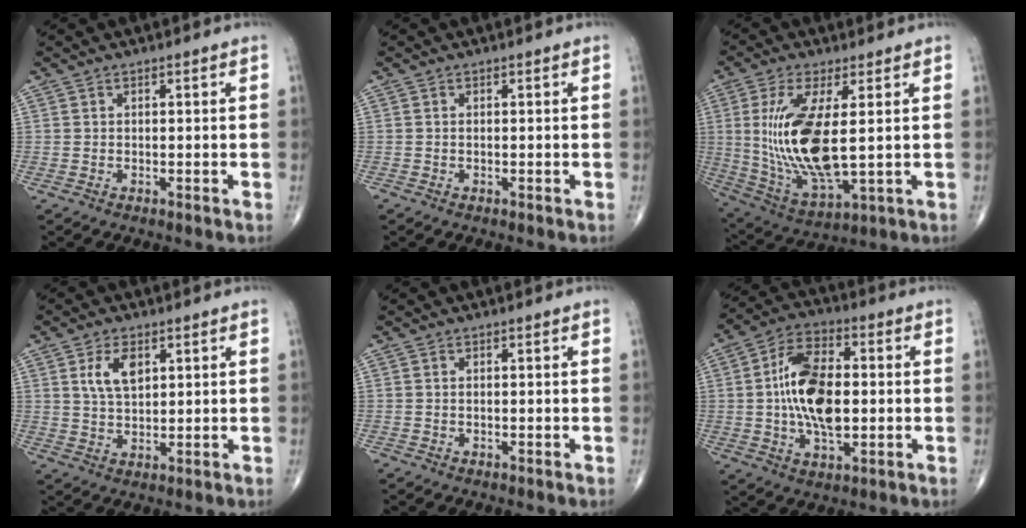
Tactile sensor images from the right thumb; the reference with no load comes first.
{"total": 0.0}
{"total": 17.1, "force": [1.5, 6.1, 15.9], "torque": [-0.335, -0.024, 0.044]}
{"total": 6.1, "force": [2.3, 3.3, 4.6], "torque": [-0.079, -0.009, 0.047]}
{"total": 0.0}
{"total": 15.3, "force": [0.1, 8.0, 13.1], "torque": [-0.231, 0.012, -0.002]}